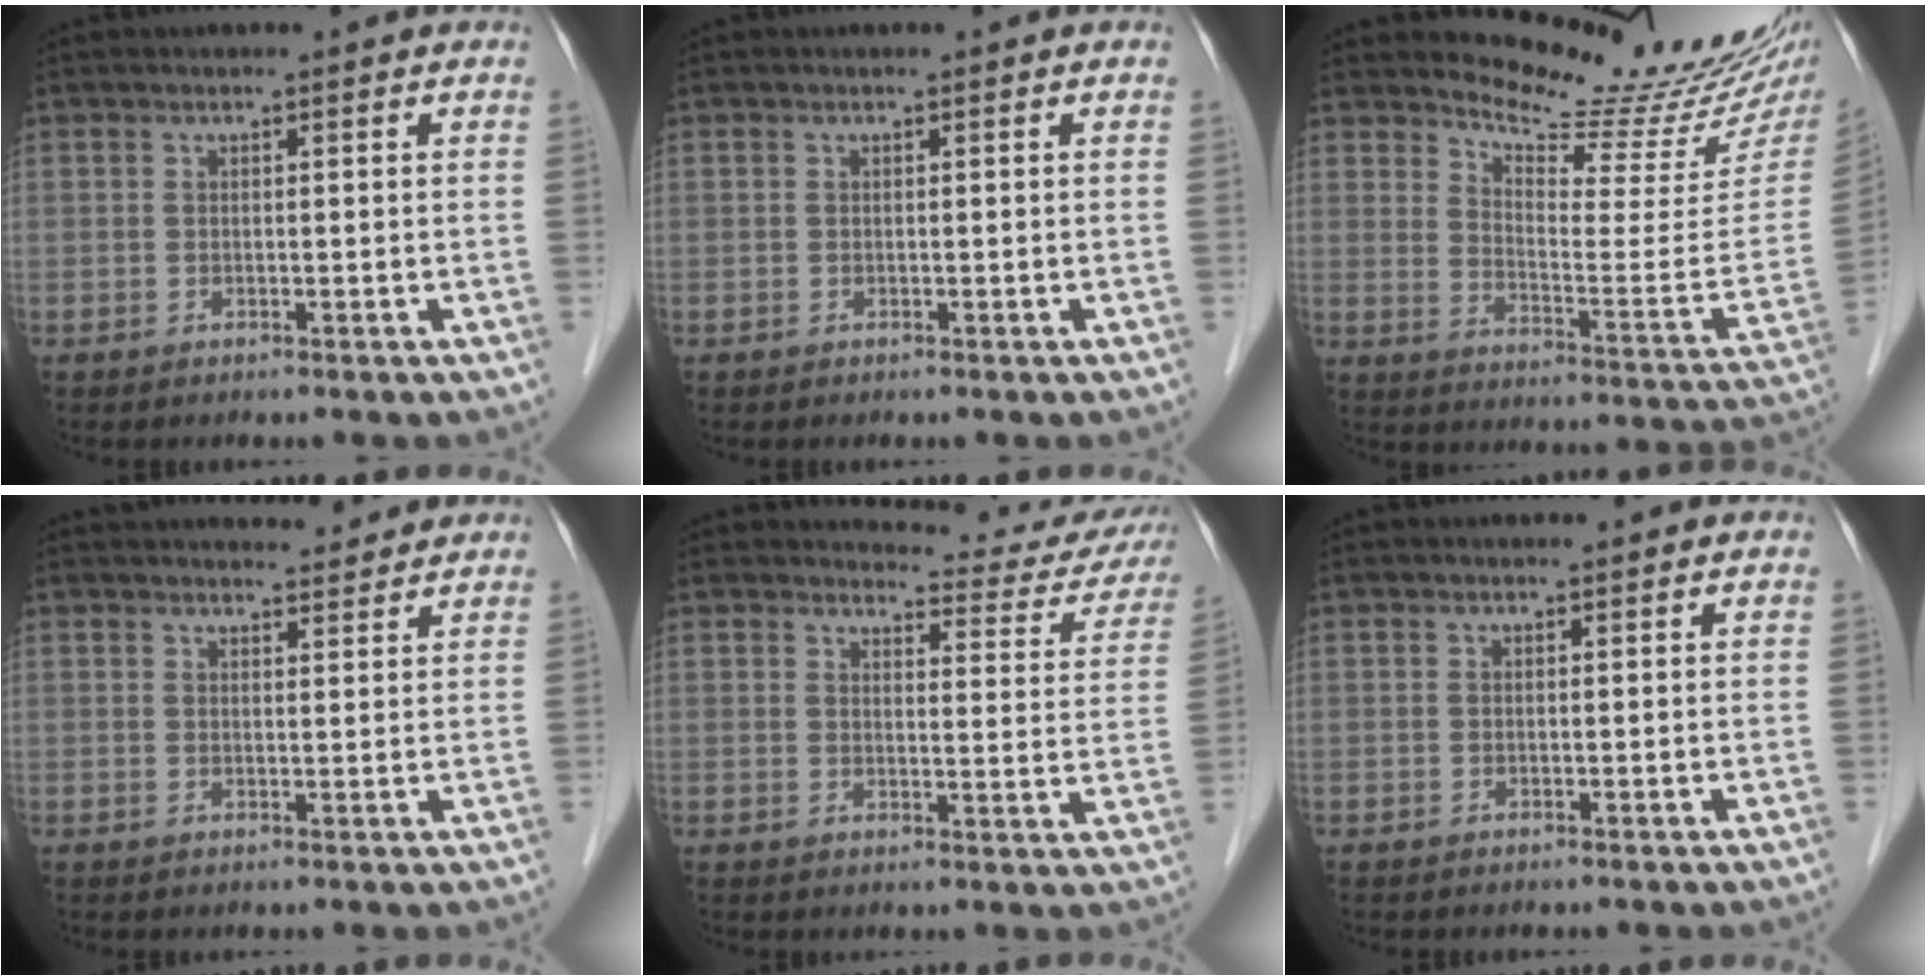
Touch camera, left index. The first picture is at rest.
{"total": 0.0}
{"total": 16.7, "force": [15.8, 0.7, 5.2], "torque": [-0.085, -0.098, 0.207]}
{"total": 6.7, "force": [6.5, 1.3, 1.2], "torque": [-0.007, 0.016, 0.077]}
{"total": 11.7, "force": [11.5, 2.0, 0.6], "torque": [0.014, -0.045, 0.113]}
{"total": 0.0}